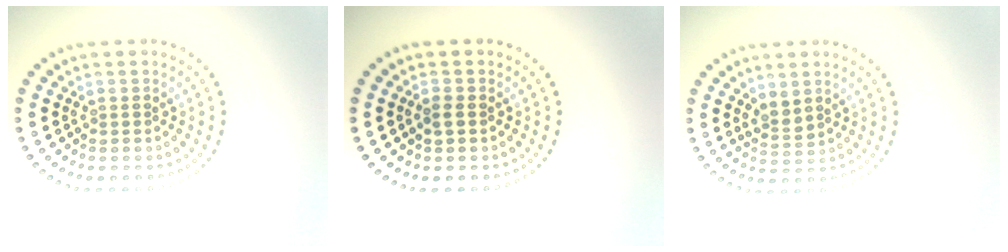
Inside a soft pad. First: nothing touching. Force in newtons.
{"total": 1.0, "press": 1.0, "slide": 0.2}
{"total": 1.6, "press": 1.4, "slide": 0.9}